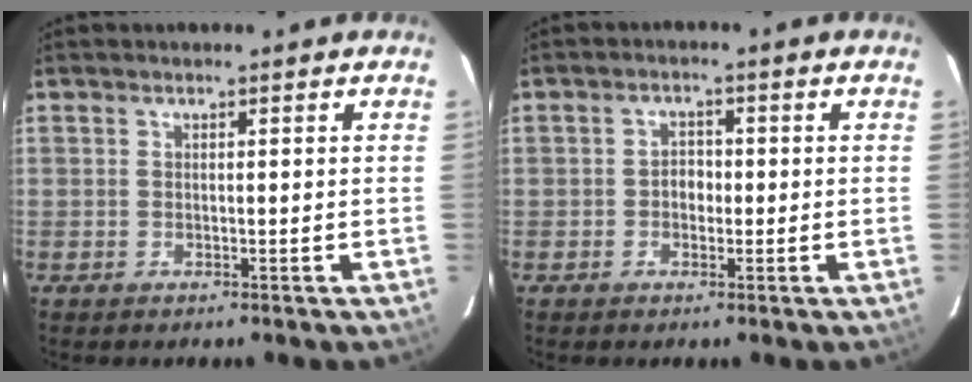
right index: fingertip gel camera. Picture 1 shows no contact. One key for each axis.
{"total": 2.5, "fx": -0.6, "fy": 2.1, "fz": 1.2, "tx": -0.019, "ty": 0.009, "tz": -0.011}